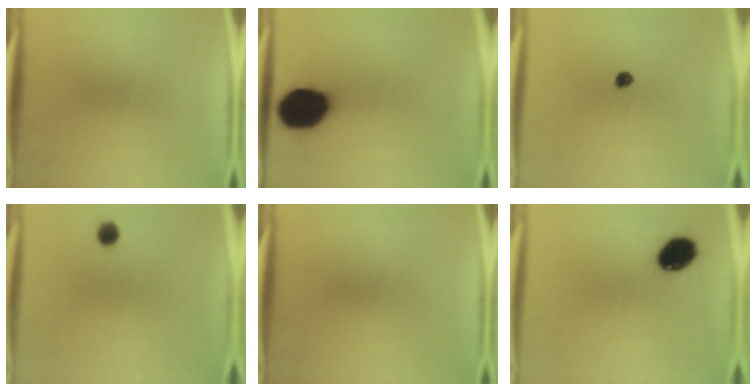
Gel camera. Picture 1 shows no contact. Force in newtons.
{"total": 18.5}
{"total": 1.9}
{"total": 2.4}
{"total": 0.0}
{"total": 9.0}